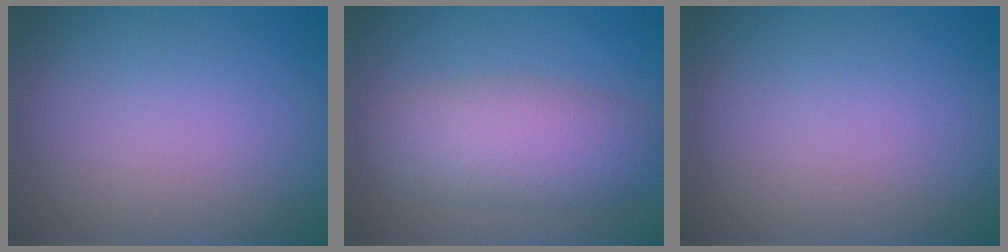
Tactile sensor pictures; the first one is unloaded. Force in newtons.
{"total": 5.7, "press": 5.7, "slide": 0.1}
{"total": 0.0}